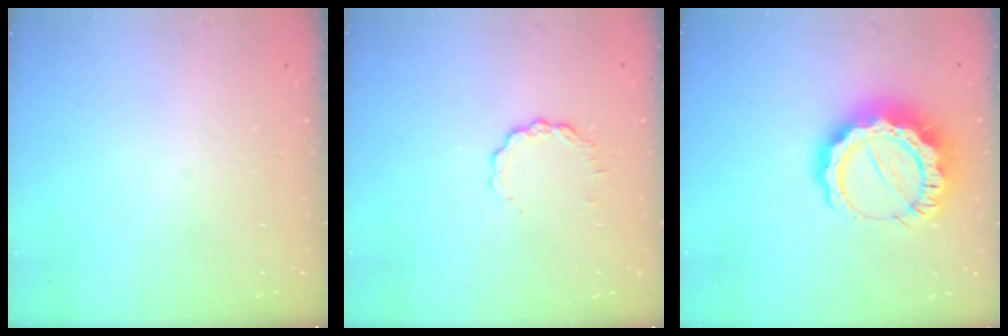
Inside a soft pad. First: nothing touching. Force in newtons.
{"total": 3.8, "press": 3.7, "slide": 0.3}
{"total": 16.8, "press": 16.7, "slide": 1.6}